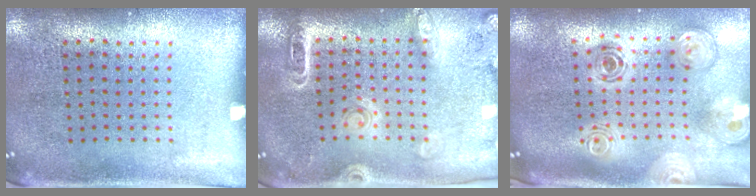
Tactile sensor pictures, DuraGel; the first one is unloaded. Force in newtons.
{"total": 1.8, "press": 1.7, "slide": 0.4}
{"total": 1.9, "press": 1.6, "slide": 1.0}